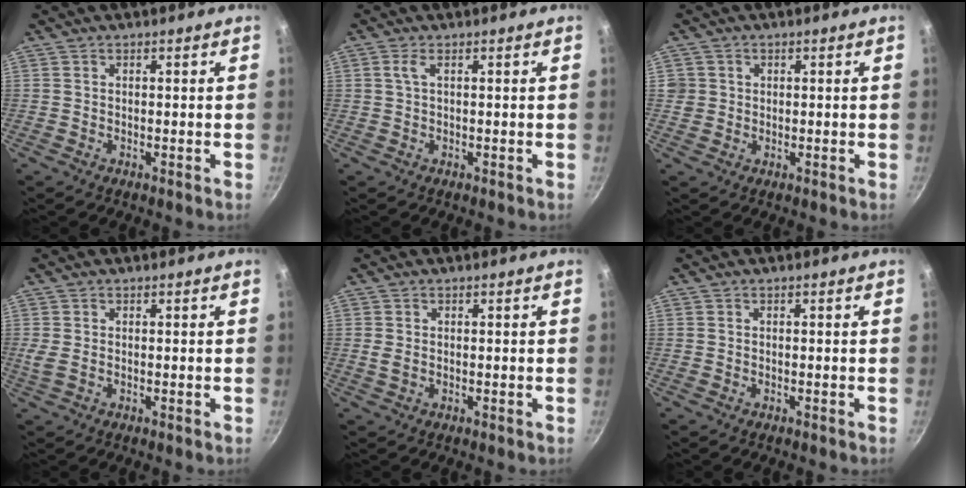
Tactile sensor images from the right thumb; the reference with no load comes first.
{"total": 1.3, "force": [0.4, 0.3, 1.1], "torque": [-0.037, 0.007, 0.011]}
{"total": 2.2, "force": [0.3, 2.2, 0.2], "torque": [0.010, 0.004, 0.005]}
{"total": 1.7, "force": [0.1, 0.9, 1.5], "torque": [-0.044, -0.003, 0.006]}
{"total": 1.3, "force": [0.1, 0.8, 1.0], "torque": [-0.025, -0.002, 0.005]}
{"total": 0.0}